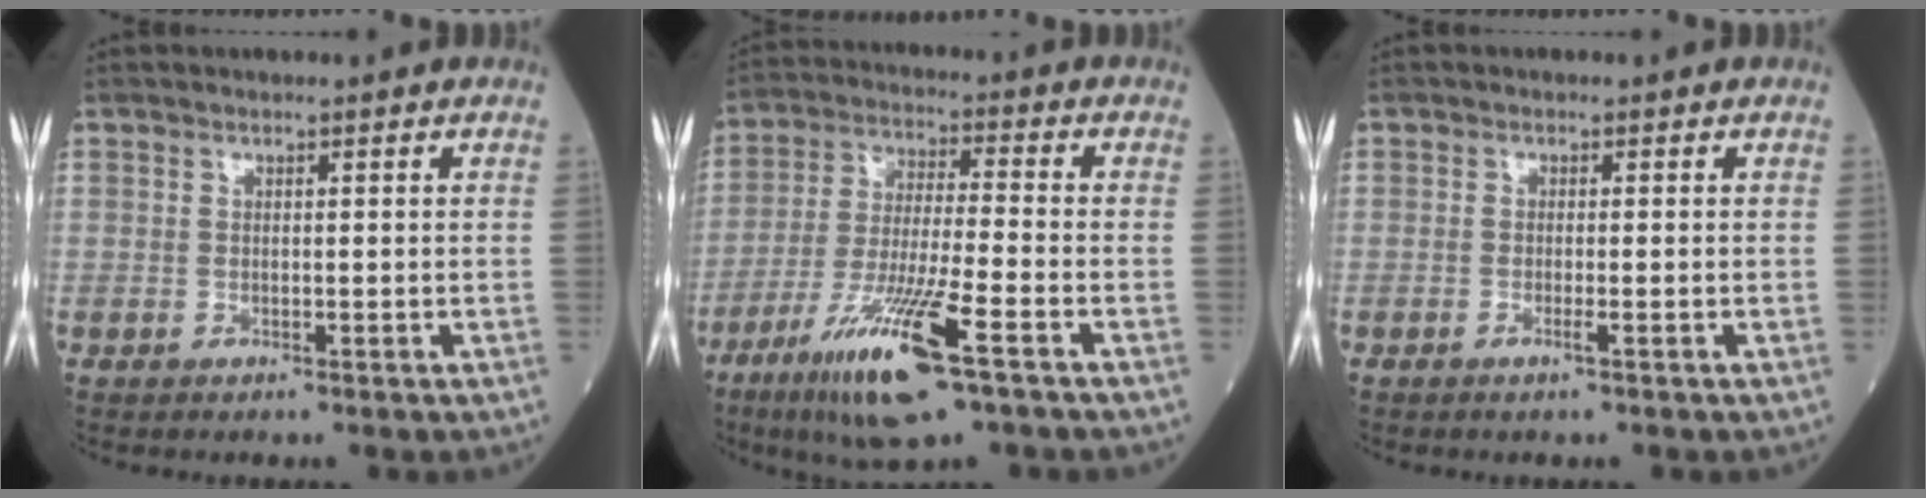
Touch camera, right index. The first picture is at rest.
{"total": 14.7, "force": [-7.7, 0.9, 12.4], "torque": [-0.252, -0.035, -0.137]}
{"total": 0.9, "force": [-0.4, -0.2, 0.8], "torque": [-0.018, -0.001, -0.006]}